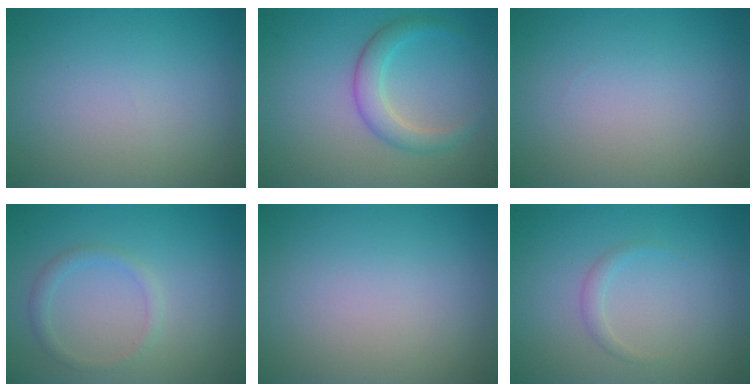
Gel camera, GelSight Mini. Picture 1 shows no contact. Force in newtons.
{"total": 2.8, "press": 2.8, "slide": 0.2}
{"total": 0.0}
{"total": 1.4, "press": 1.4, "slide": 0.1}
{"total": 0.0}
{"total": 0.5, "press": 0.5, "slide": 0.1}